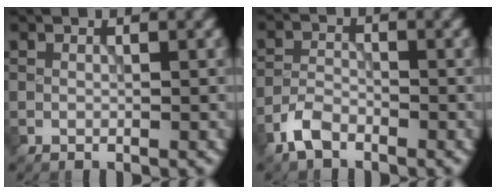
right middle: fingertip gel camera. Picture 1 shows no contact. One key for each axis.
{"total": 2.7, "fx": -2.0, "fy": 1.2, "fz": 1.3, "tx": -0.025, "ty": 0.004, "tz": -0.048}